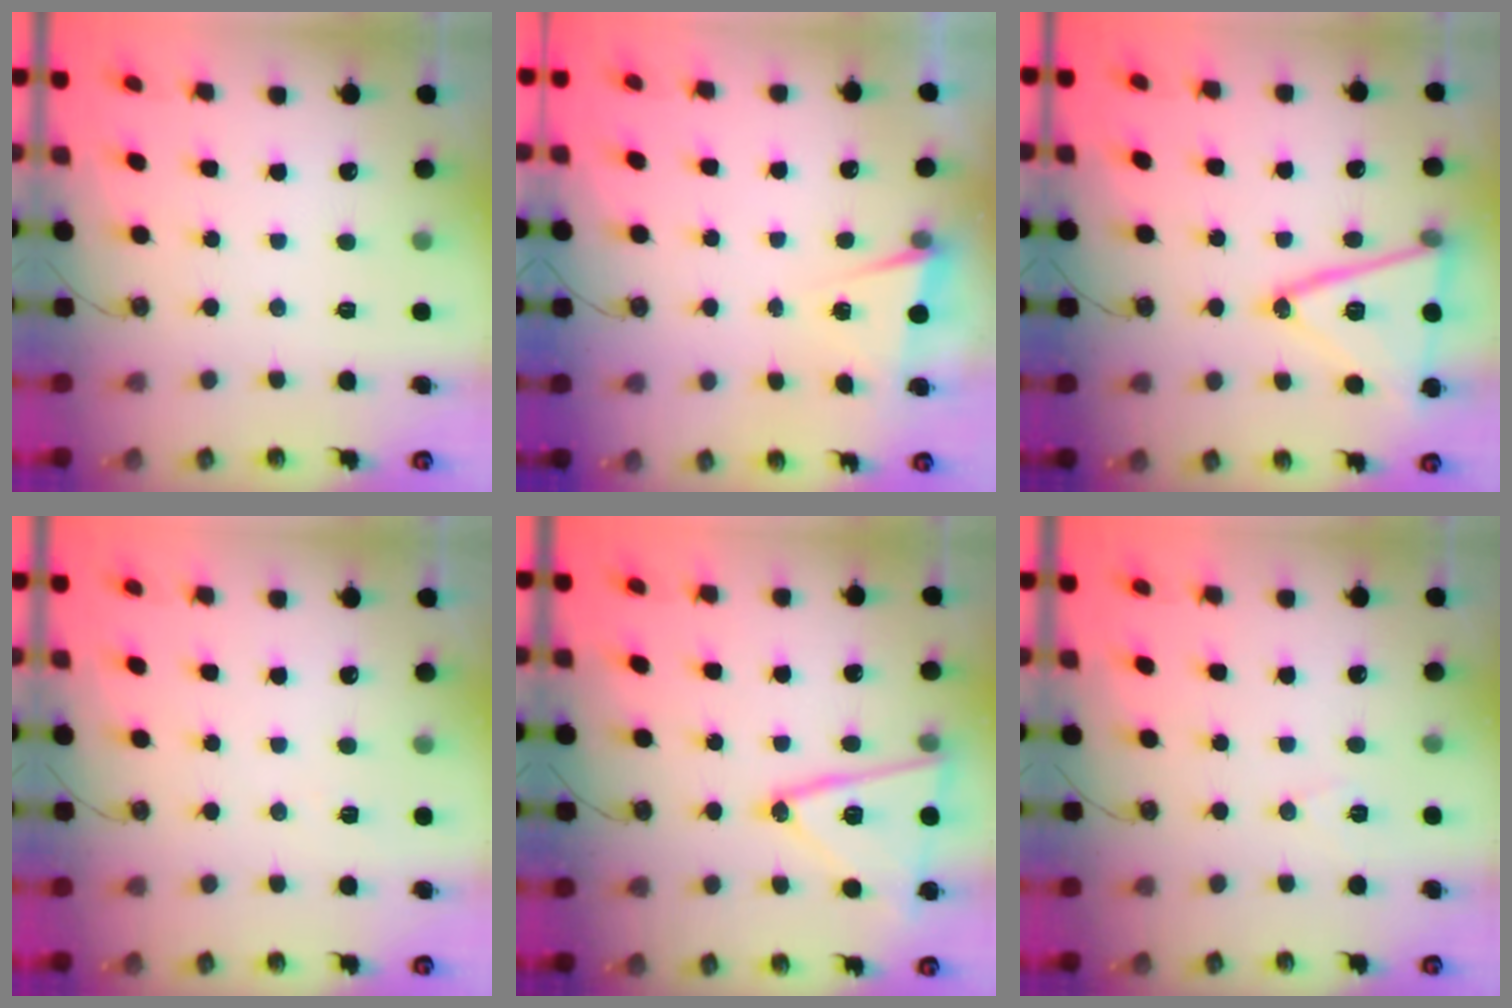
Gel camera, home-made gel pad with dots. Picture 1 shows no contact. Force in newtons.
{"total": 2.3, "press": 2.0, "slide": 1.1}
{"total": 18.6, "press": 18.3, "slide": 3.5}
{"total": 2.3, "press": 1.3, "slide": 1.9}
{"total": 16.6, "press": 16.6, "slide": 0.7}
{"total": 7.0, "press": 5.3, "slide": 4.5}